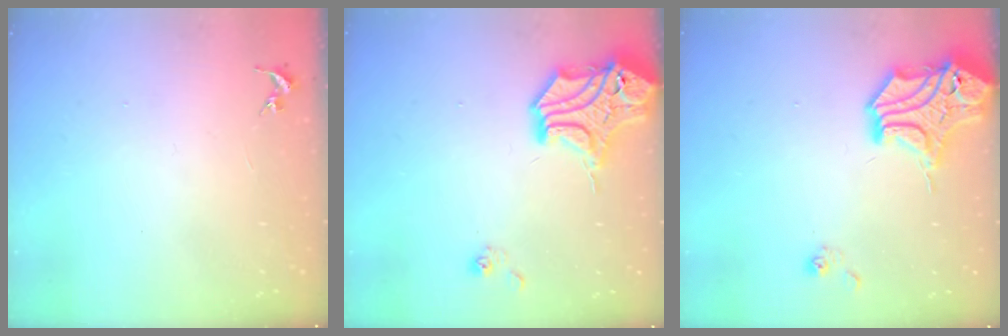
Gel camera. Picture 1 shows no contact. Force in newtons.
{"total": 15.0, "press": 14.7, "slide": 2.7}
{"total": 15.0, "press": 14.7, "slide": 2.7}